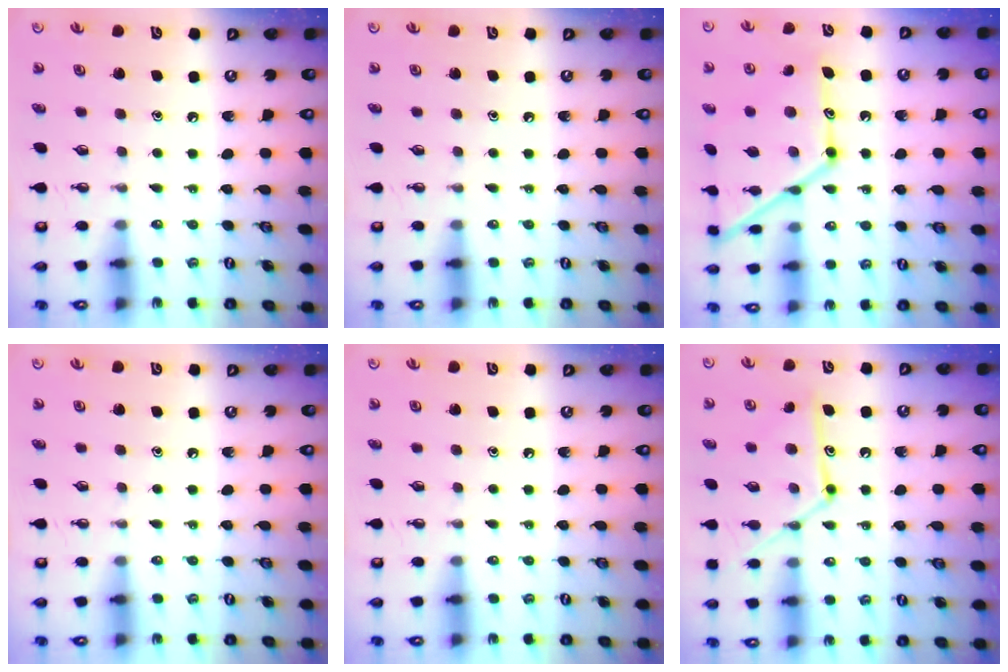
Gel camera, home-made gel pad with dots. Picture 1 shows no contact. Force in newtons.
{"total": 0.0}
{"total": 18.2, "press": 18.1, "slide": 1.1}
{"total": 0.0}
{"total": 0.0}
{"total": 13.9, "press": 13.9, "slide": 0.8}